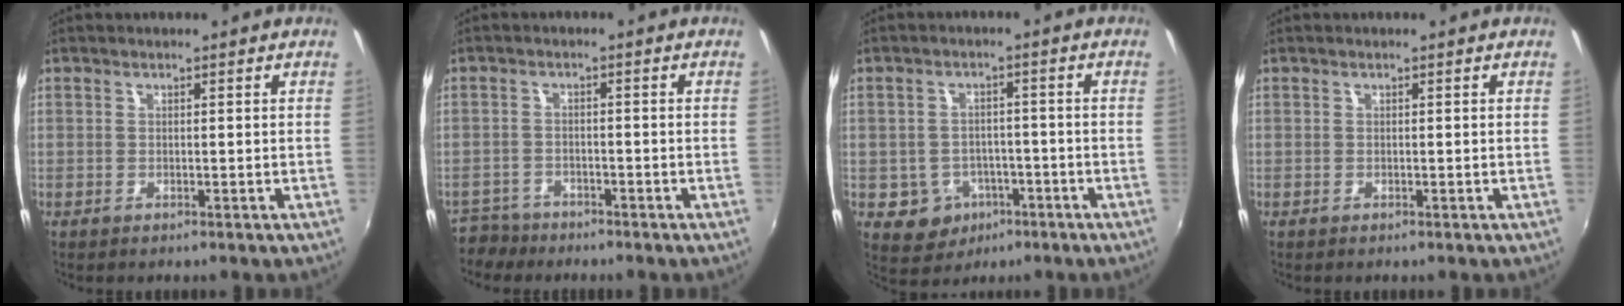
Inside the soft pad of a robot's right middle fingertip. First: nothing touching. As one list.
[{"total": 5.2, "force": [-4.5, 2.6, 0.6], "torque": [-0.029, -0.001, -0.083]}, {"total": 7.1, "force": [-3.1, 6.0, 2.1], "torque": [-0.057, 0.011, -0.026]}, {"total": 0.0}]